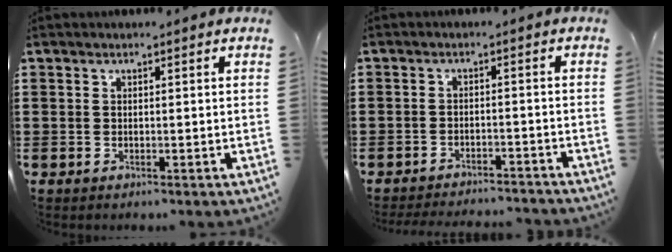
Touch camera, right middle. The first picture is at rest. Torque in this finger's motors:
{"motor_torque": [0.34, 0.13, -0.07, -0.02]}